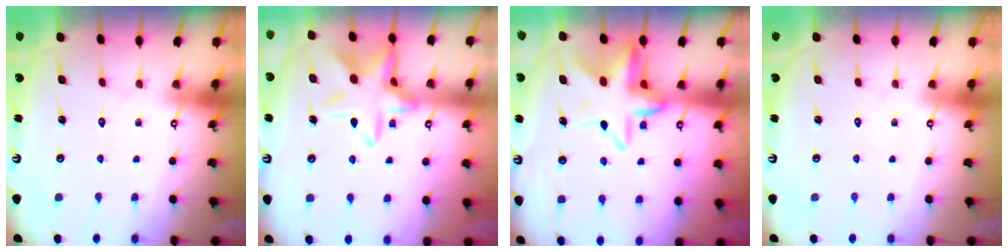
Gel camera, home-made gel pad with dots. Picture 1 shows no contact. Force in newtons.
{"total": 14.9, "press": 14.9, "slide": 1.1}
{"total": 11.1, "press": 10.8, "slide": 2.5}
{"total": 0.0}